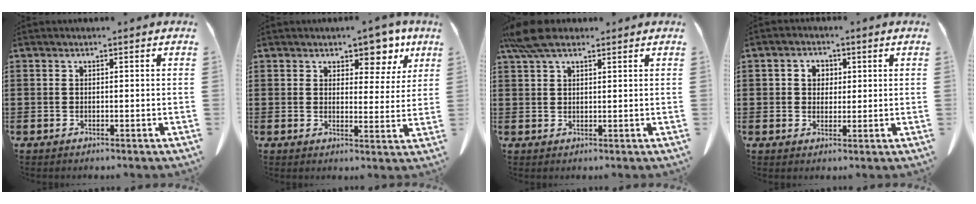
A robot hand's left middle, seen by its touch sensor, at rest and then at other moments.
{"total": 5.8, "force": [4.7, 2.6, 2.3], "torque": [-0.033, -0.024, 0.078]}
{"total": 5.6, "force": [4.0, 1.6, 3.5], "torque": [-0.080, -0.001, 0.076]}
{"total": 2.7, "force": [0.8, 2.5, 0.9], "torque": [-0.029, 0.010, 0.011]}